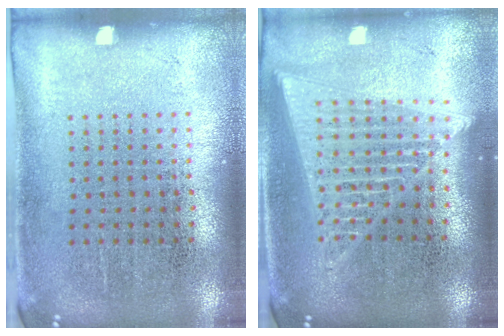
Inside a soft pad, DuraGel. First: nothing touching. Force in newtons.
{"total": 1.8, "press": 1.6, "slide": 0.8}